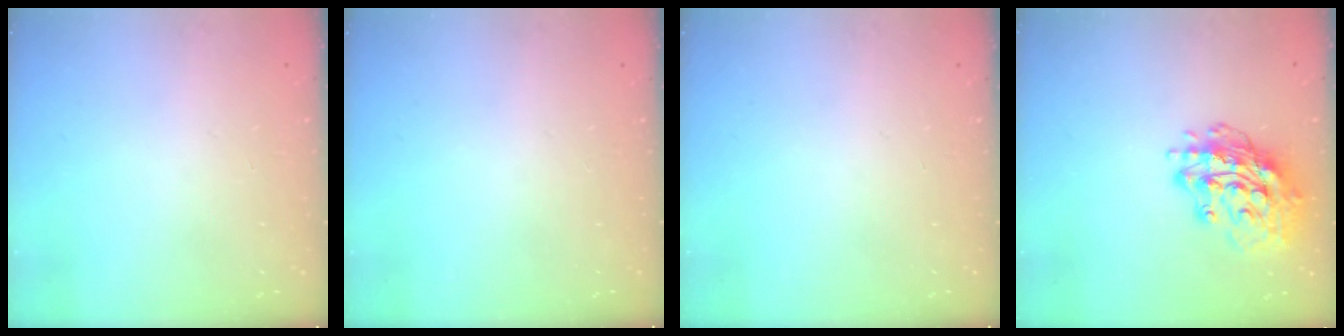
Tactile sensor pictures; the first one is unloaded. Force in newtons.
{"total": 0.0}
{"total": 0.0}
{"total": 15.9, "press": 15.8, "slide": 1.3}